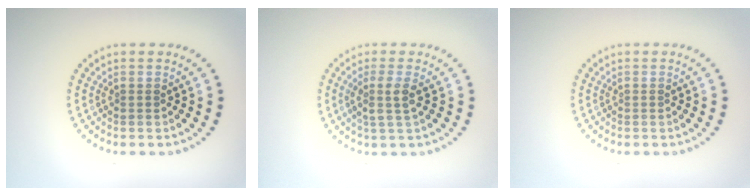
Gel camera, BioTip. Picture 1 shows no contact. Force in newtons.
{"total": 2.1, "press": 1.8, "slide": 1.1}
{"total": 0.0}